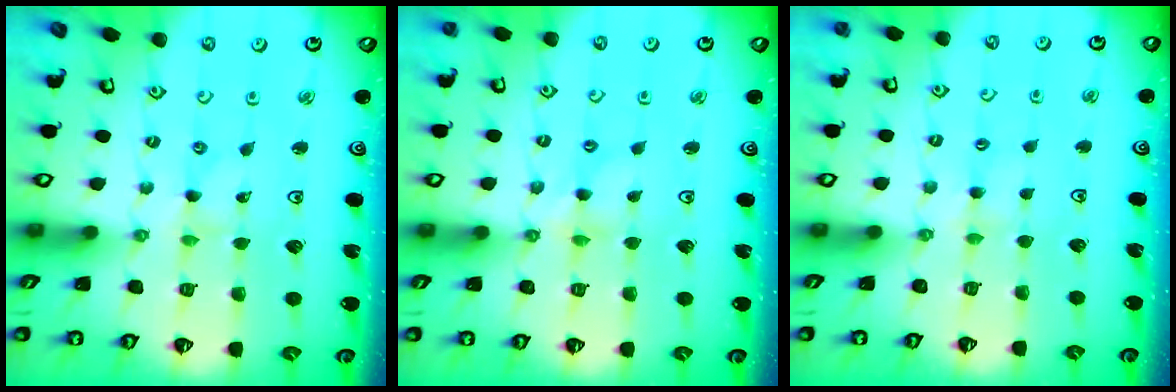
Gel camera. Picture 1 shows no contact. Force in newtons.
{"total": 3.2, "press": 3.2, "slide": 0.4}
{"total": 3.5, "press": 3.5, "slide": 0.4}